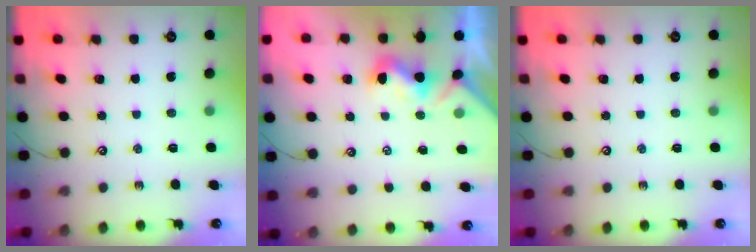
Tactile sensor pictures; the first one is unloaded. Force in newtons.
{"total": 1.4, "press": 1.2, "slide": 0.5}
{"total": 0.0}